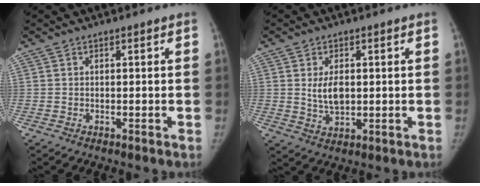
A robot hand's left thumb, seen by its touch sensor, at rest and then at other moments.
{"total": 5.1, "force": [0.6, 3.1, 4.0], "torque": [-0.059, -0.008, 0.015]}